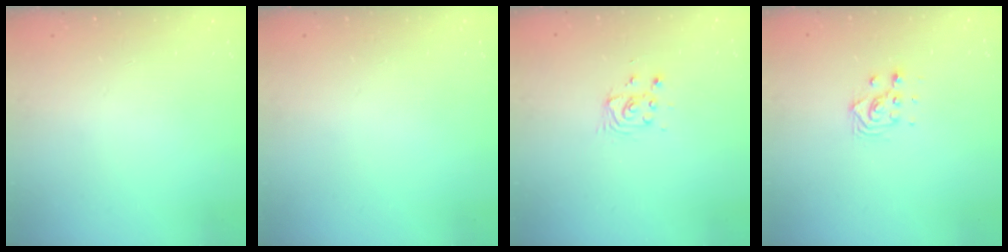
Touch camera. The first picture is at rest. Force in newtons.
{"total": 0.0}
{"total": 3.5, "press": 3.5, "slide": 0.4}
{"total": 5.1, "press": 5.1, "slide": 0.1}